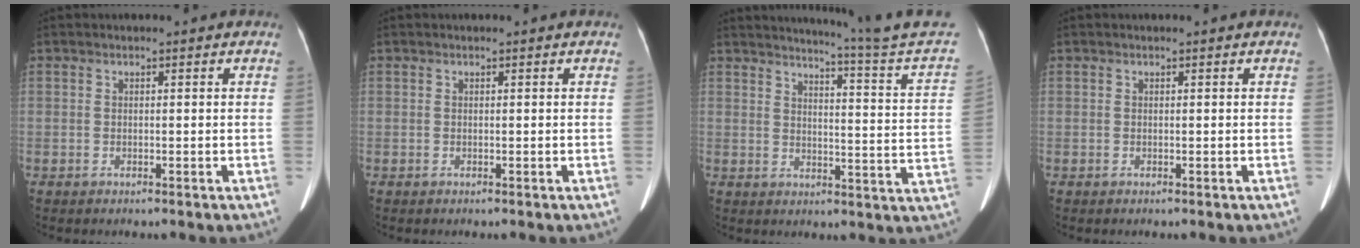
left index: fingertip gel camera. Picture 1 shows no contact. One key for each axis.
{"total": 0.0}
{"total": 15.6, "fx": 14.4, "fy": -3.5, "fz": 4.9, "tx": -0.085, "ty": -0.099, "tz": 0.170}
{"total": 0.0}